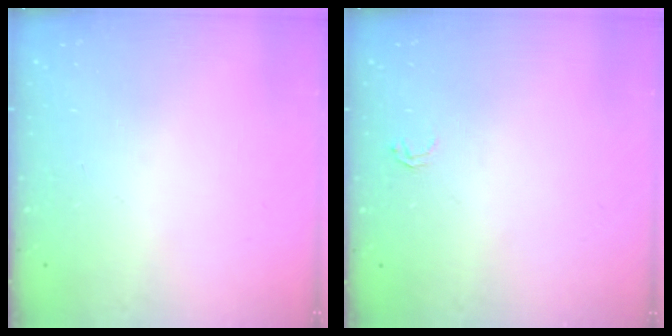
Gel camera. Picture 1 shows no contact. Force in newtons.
{"total": 1.8, "press": 1.8, "slide": 0.0}